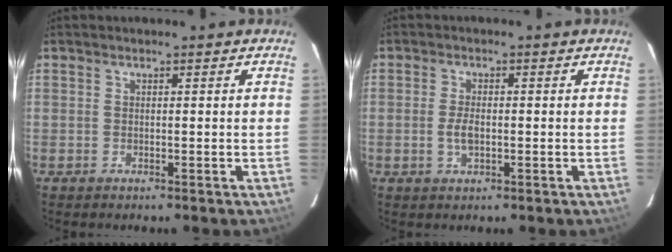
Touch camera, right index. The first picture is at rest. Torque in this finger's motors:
{"motor_torque": [0.81, -0.09, 0.39, 0.10]}